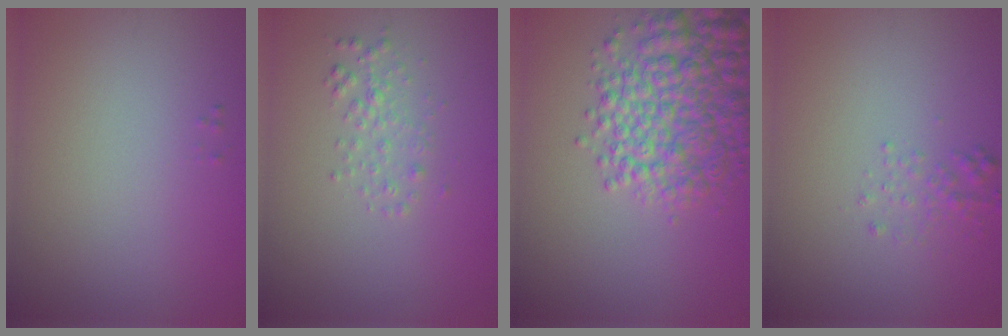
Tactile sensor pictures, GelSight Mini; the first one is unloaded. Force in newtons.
{"total": 1.5, "press": 1.5, "slide": 0.0}
{"total": 7.3, "press": 7.3, "slide": 0.2}
{"total": 1.3, "press": 1.3, "slide": 0.1}